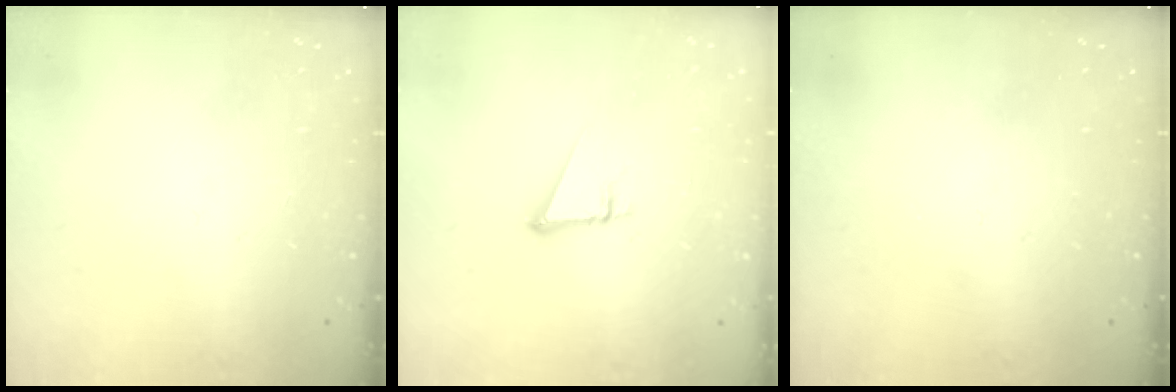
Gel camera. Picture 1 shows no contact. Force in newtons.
{"total": 3.6, "press": 3.6, "slide": 0.3}
{"total": 0.0}